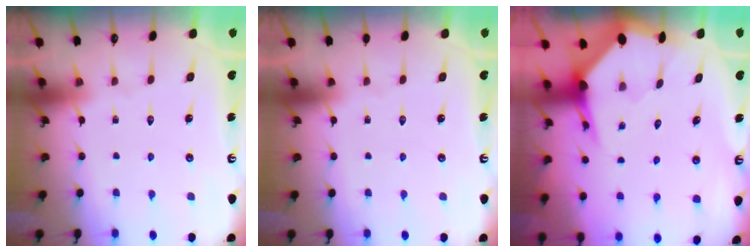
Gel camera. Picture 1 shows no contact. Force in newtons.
{"total": 0.0}
{"total": 4.9, "press": 4.9, "slide": 0.6}